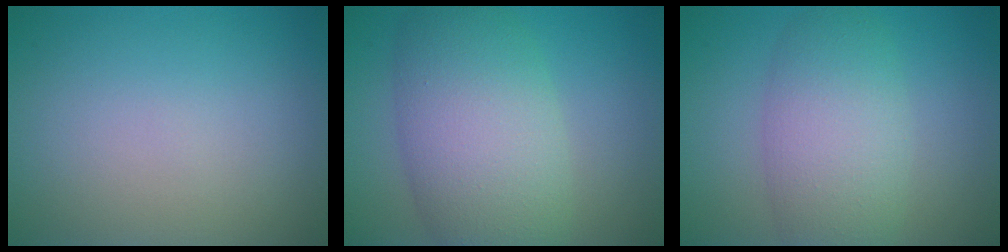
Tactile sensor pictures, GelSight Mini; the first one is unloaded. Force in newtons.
{"total": 8.9, "press": 8.9, "slide": 0.3}
{"total": 5.9, "press": 5.8, "slide": 0.3}